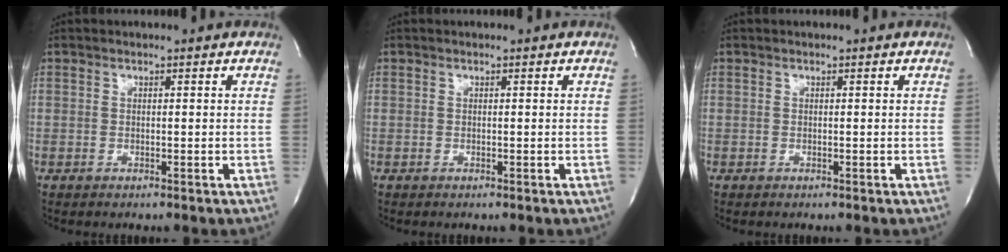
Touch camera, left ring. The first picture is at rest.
{"total": 0.0}
{"total": 0.0}